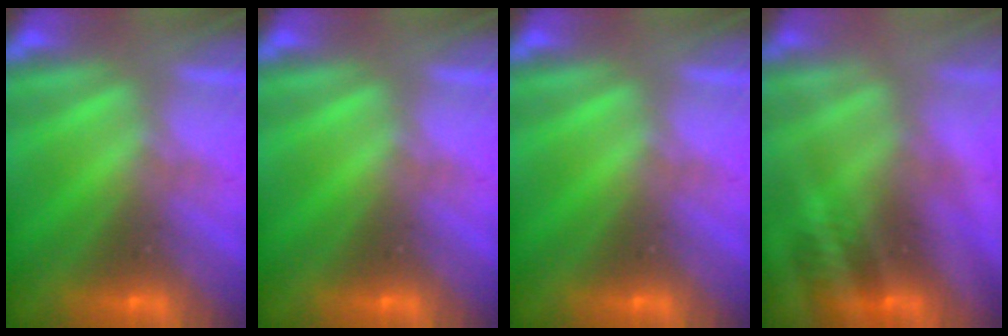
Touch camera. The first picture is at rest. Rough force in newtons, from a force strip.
{"total": 0.0}
{"total": 0.0}
{"total": 3.3}